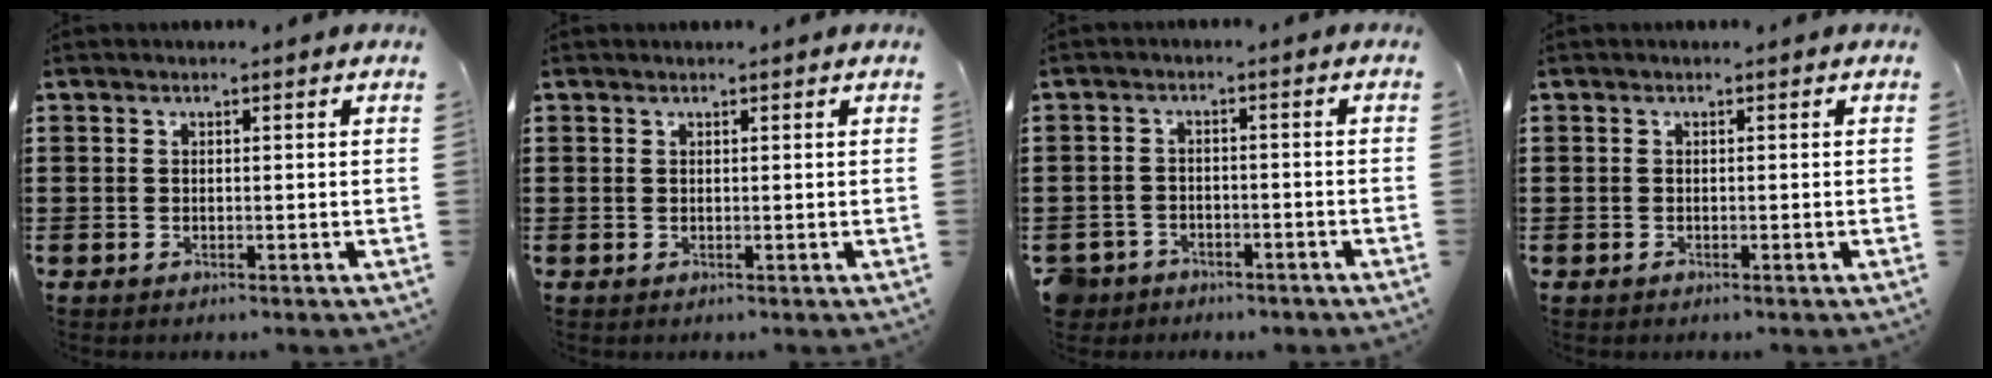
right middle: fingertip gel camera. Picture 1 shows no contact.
{"total": 0.0}
{"total": 3.0, "force": [-2.8, 1.1, 0.1], "torque": [-0.017, 0.000, -0.064]}
{"total": 0.6, "force": [-0.6, 0.3, 0.0], "torque": [-0.002, 0.002, -0.012]}